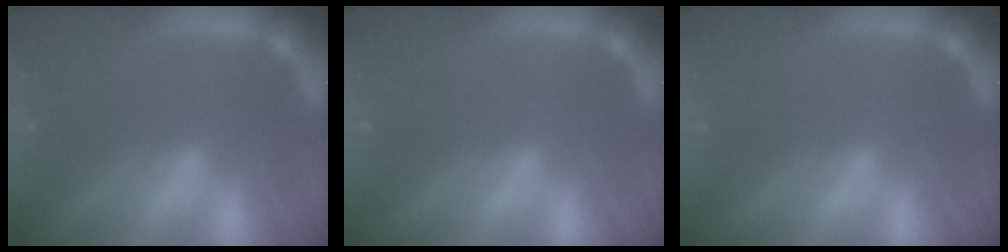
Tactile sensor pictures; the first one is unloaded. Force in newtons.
{"total": 0.0}
{"total": 0.0}